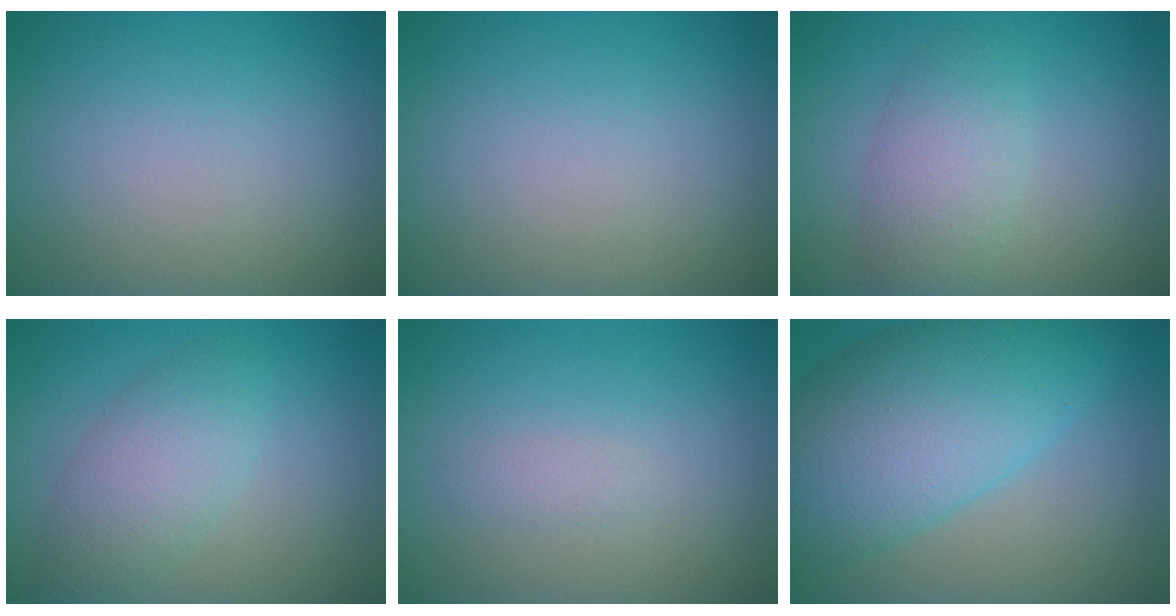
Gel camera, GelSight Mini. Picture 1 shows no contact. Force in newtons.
{"total": 0.0}
{"total": 3.7, "press": 3.7, "slide": 0.2}
{"total": 4.0, "press": 4.0, "slide": 0.1}
{"total": 0.8, "press": 0.8, "slide": 0.0}
{"total": 10.3, "press": 10.3, "slide": 0.4}